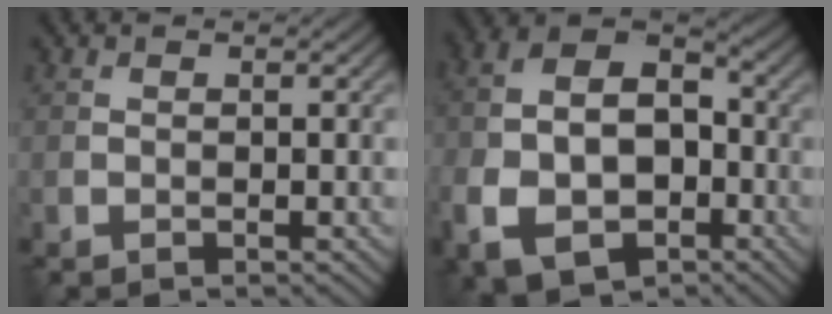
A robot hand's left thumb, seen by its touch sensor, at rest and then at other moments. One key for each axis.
{"total": 12.8, "fx": -4.7, "fy": 8.5, "fz": 8.3, "tx": -0.166, "ty": -0.031, "tz": -0.084}